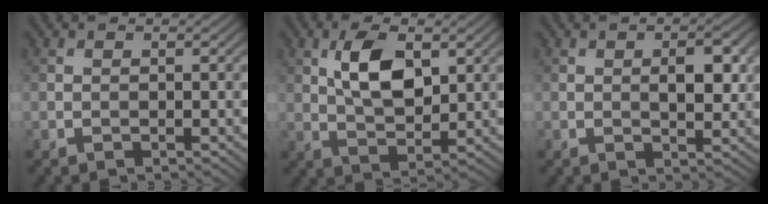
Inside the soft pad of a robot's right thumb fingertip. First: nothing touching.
{"total": 7.1, "force": [2.3, 3.5, 5.8], "torque": [-0.118, 0.001, 0.044]}
{"total": 4.1, "force": [0.7, 1.7, 3.6], "torque": [-0.059, -0.001, 0.012]}